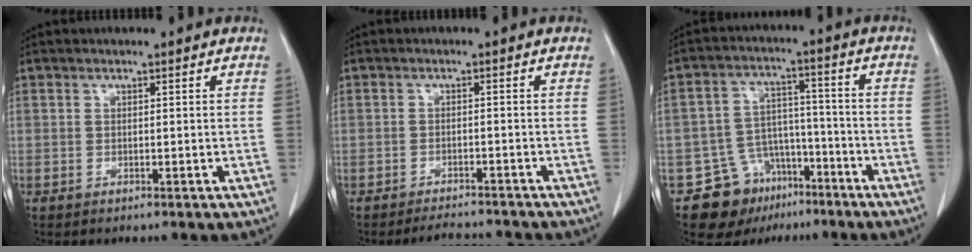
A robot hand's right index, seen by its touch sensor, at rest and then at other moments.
{"total": 4.2, "force": [-4.0, 0.9, 0.2], "torque": [-0.001, -0.002, -0.060]}
{"total": 10.2, "force": [-6.5, 7.3, 2.9], "torque": [-0.046, 0.038, -0.094]}